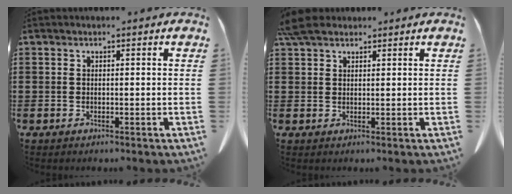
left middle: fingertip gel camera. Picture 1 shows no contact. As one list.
[{"total": 3.6, "force": [2.9, 1.4, 1.6], "torque": [-0.040, 0.003, 0.057]}]